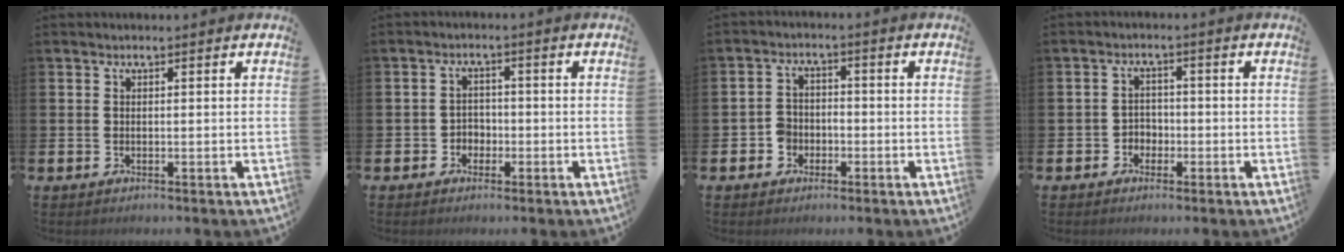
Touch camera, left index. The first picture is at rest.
{"total": 2.4, "force": [-1.3, 1.9, 0.5], "torque": [-0.012, 0.006, -0.032]}
{"total": 3.1, "force": [-1.8, 2.4, 0.5], "torque": [-0.020, 0.010, -0.041]}
{"total": 2.4, "force": [-1.5, 1.9, 0.4], "torque": [-0.018, 0.009, -0.034]}